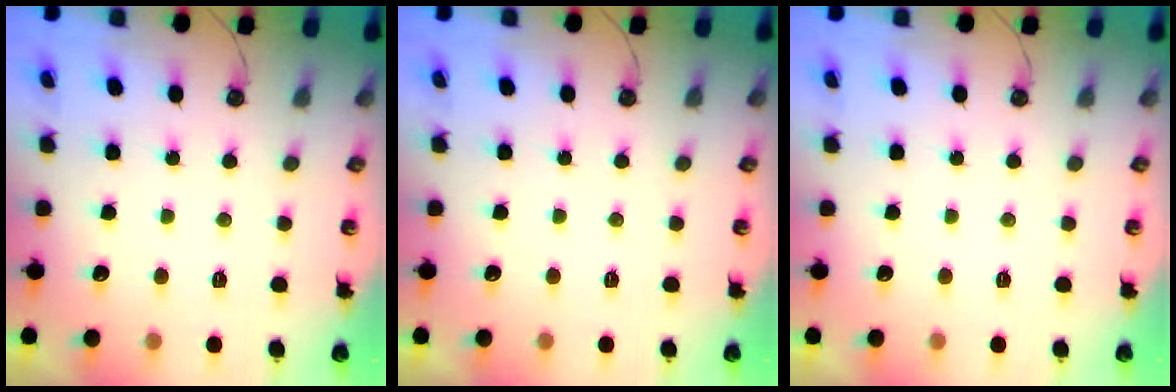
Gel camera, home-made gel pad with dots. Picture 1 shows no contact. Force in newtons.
{"total": 0.0}
{"total": 0.0}